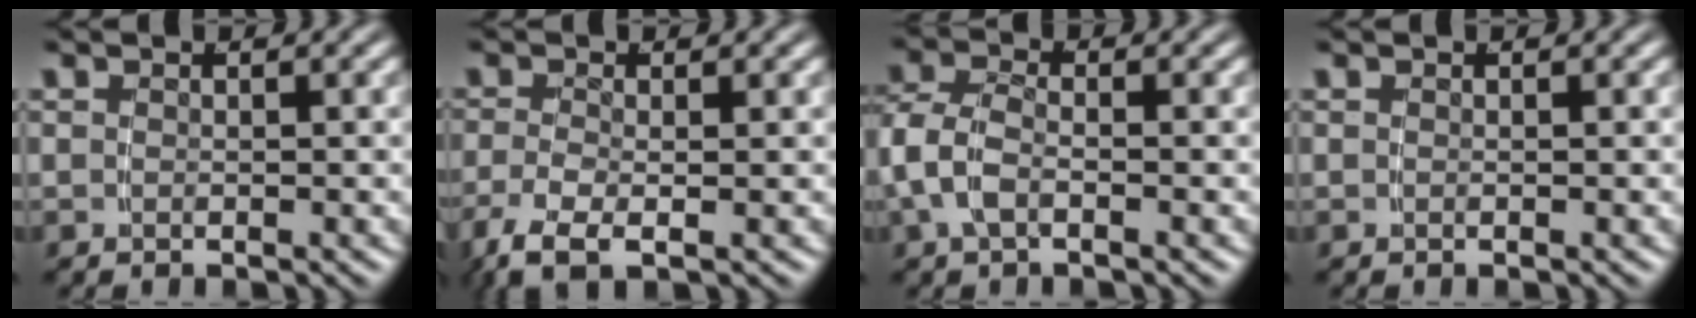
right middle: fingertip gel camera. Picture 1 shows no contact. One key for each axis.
{"total": 3.4, "fx": -1.8, "fy": 1.3, "fz": 2.6, "tx": -0.071, "ty": -0.023, "tz": -0.016}
{"total": 4.0, "fx": -0.7, "fy": 2.8, "fz": 2.8, "tx": -0.074, "ty": -0.016, "tz": -0.006}
{"total": 0.0}